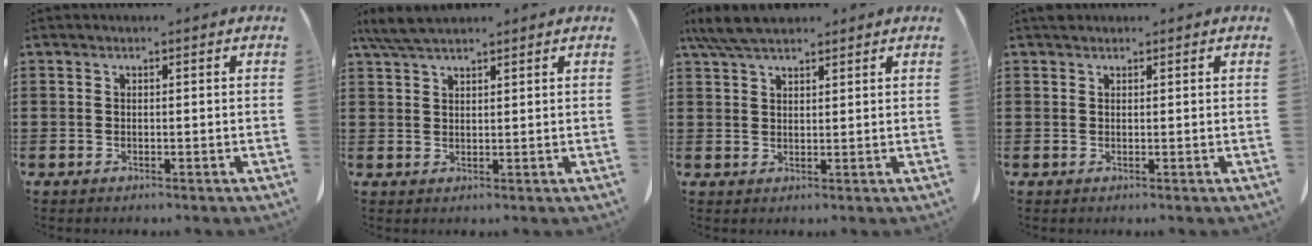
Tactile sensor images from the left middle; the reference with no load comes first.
{"total": 4.2, "force": [3.4, 0.9, 2.3], "torque": [-0.054, -0.001, 0.065]}
{"total": 5.5, "force": [4.3, 1.3, 3.0], "torque": [-0.069, -0.003, 0.082]}
{"total": 0.8, "force": [0.6, 0.4, 0.1], "torque": [-0.005, 0.002, 0.013]}